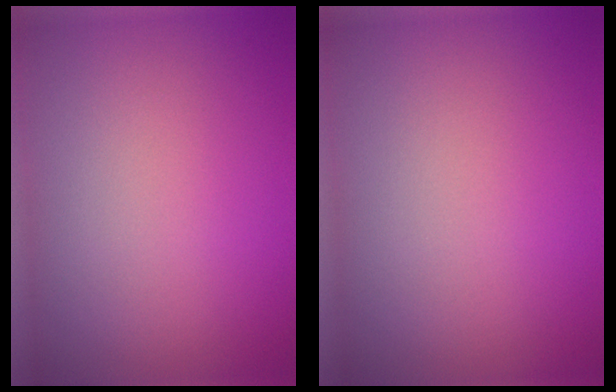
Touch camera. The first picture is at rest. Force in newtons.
{"total": 0.0}